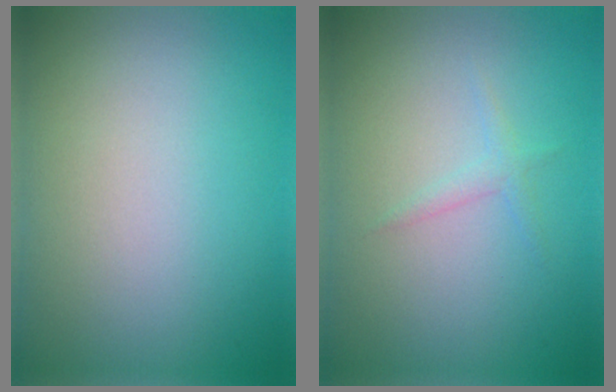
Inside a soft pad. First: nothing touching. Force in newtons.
{"total": 0.9, "press": 0.9, "slide": 0.1}